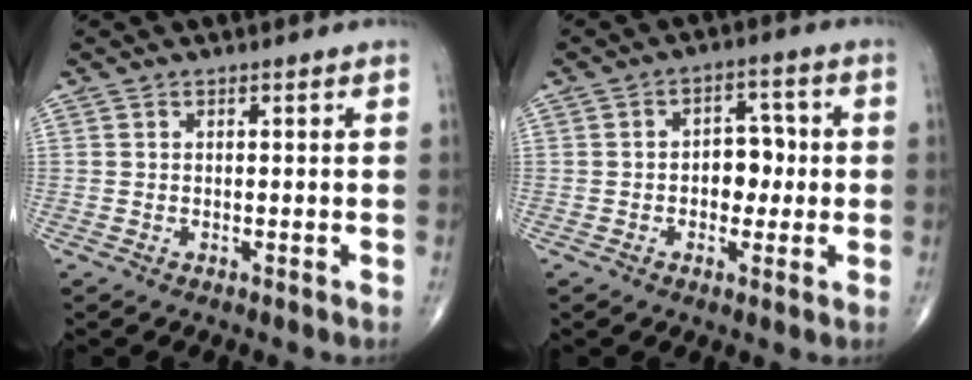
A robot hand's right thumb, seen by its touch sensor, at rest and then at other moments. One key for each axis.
{"total": 6.3, "fx": -0.3, "fy": 4.4, "fz": 4.5, "tx": -0.033, "ty": 0.017, "tz": -0.008}